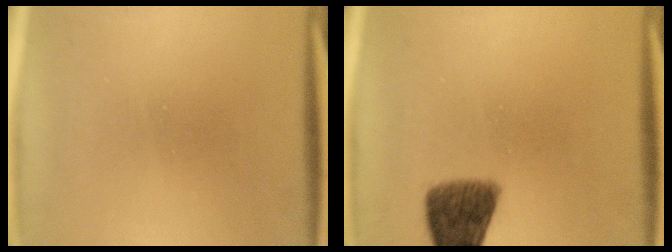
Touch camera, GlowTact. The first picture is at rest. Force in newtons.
{"total": 8.3}